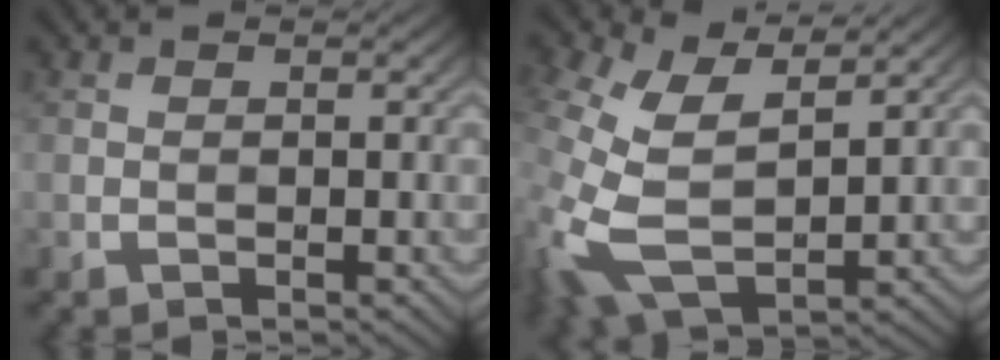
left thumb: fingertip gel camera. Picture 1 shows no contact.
{"total": 12.5, "force": [3.1, 7.4, 9.6], "torque": [-0.266, -0.020, 0.070]}